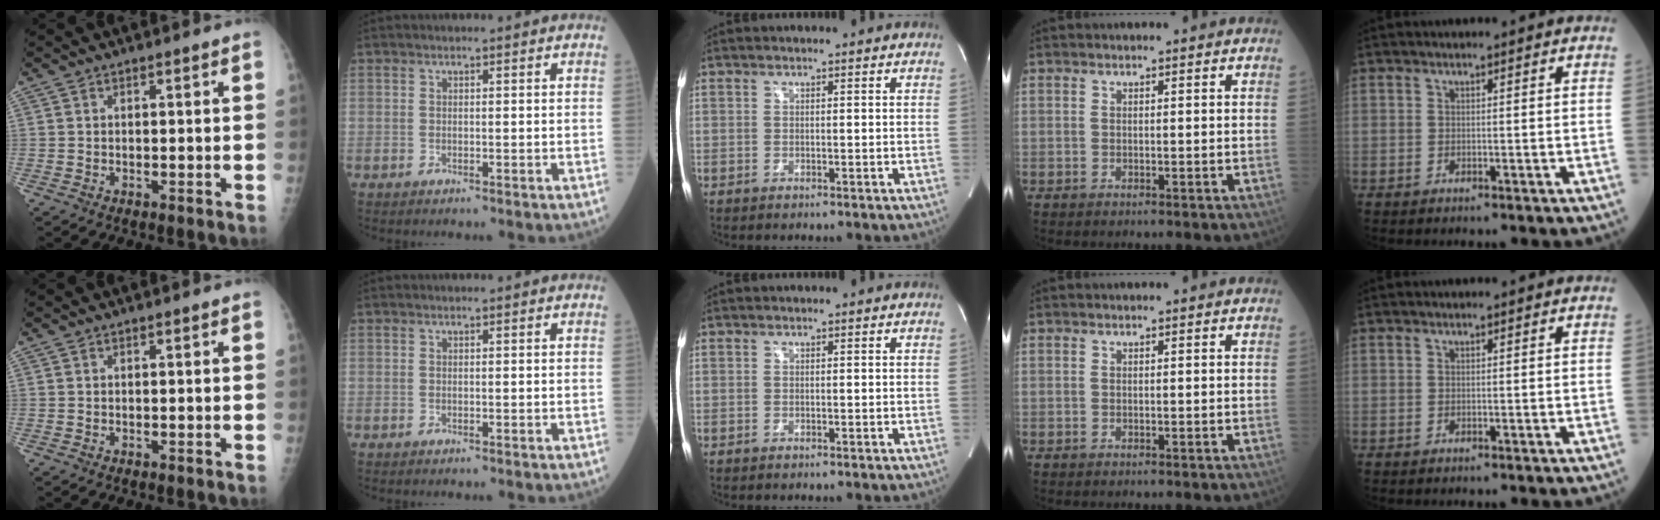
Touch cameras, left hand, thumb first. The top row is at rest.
{}